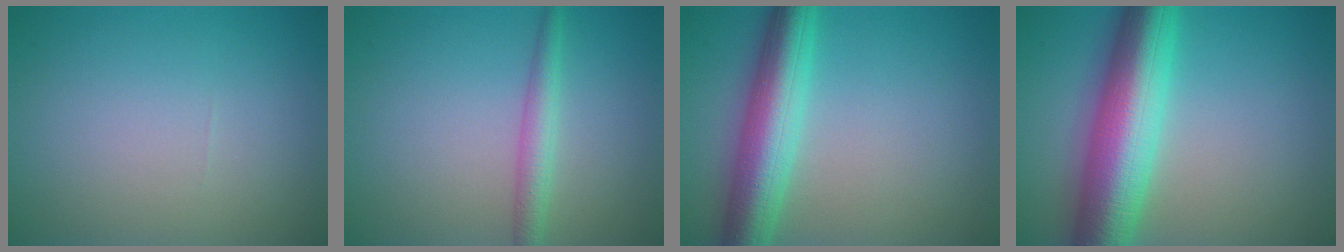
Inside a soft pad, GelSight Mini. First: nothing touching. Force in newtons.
{"total": 2.3, "press": 2.3, "slide": 0.0}
{"total": 7.2, "press": 7.2, "slide": 0.2}
{"total": 10.4, "press": 10.4, "slide": 0.2}